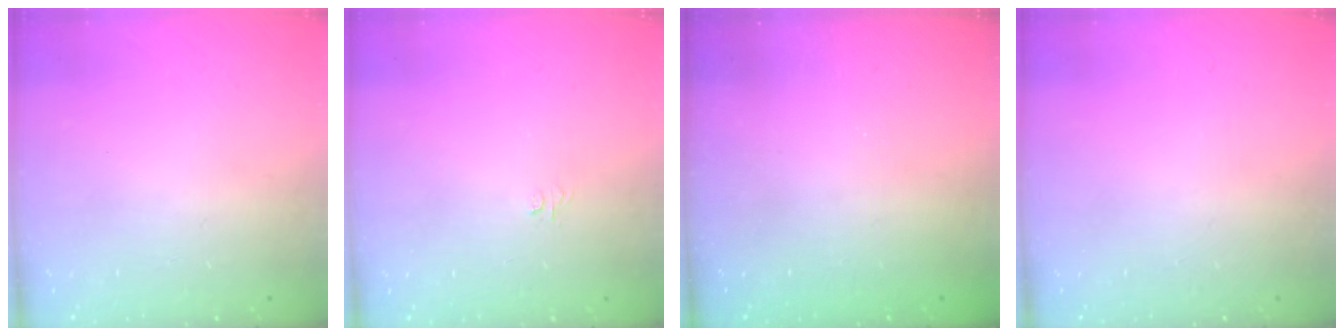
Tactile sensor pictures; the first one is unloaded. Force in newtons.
{"total": 3.1, "press": 3.0, "slide": 0.3}
{"total": 2.3, "press": 2.2, "slide": 0.8}
{"total": 0.0}